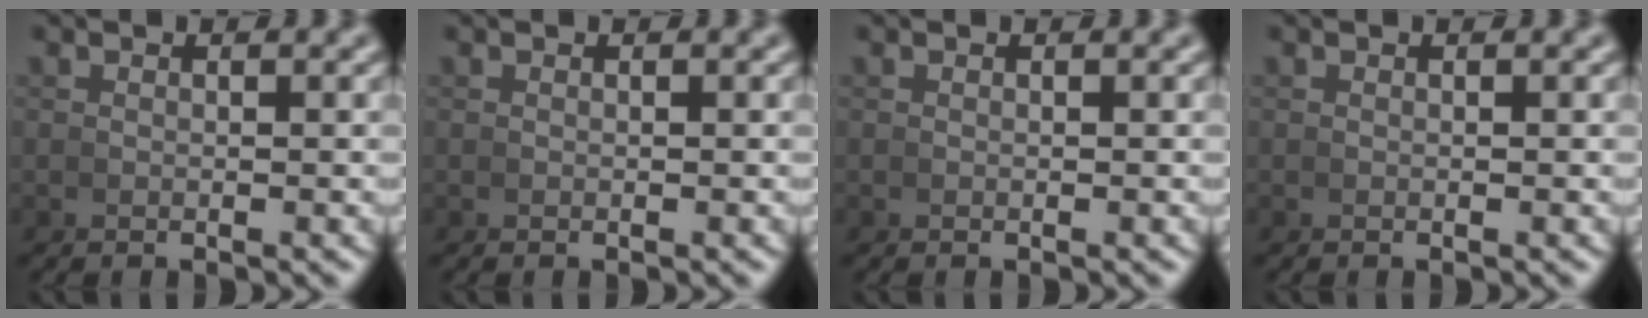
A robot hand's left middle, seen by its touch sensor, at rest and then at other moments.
{"total": 0.0}
{"total": 0.0}
{"total": 0.0}